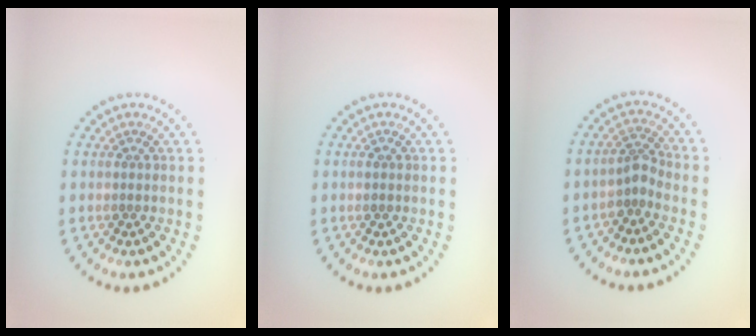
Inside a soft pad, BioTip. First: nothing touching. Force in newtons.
{"total": 0.8, "press": 0.7, "slide": 0.1}
{"total": 1.9, "press": 1.4, "slide": 1.4}